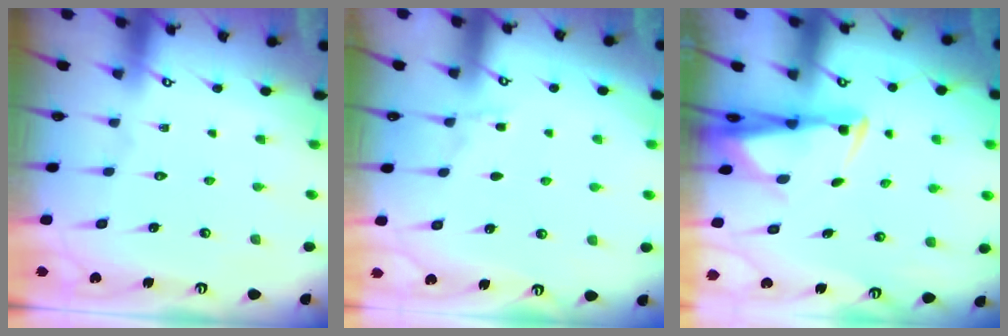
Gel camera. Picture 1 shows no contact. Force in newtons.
{"total": 4.2, "press": 4.1, "slide": 0.6}
{"total": 3.1, "press": 2.9, "slide": 1.0}